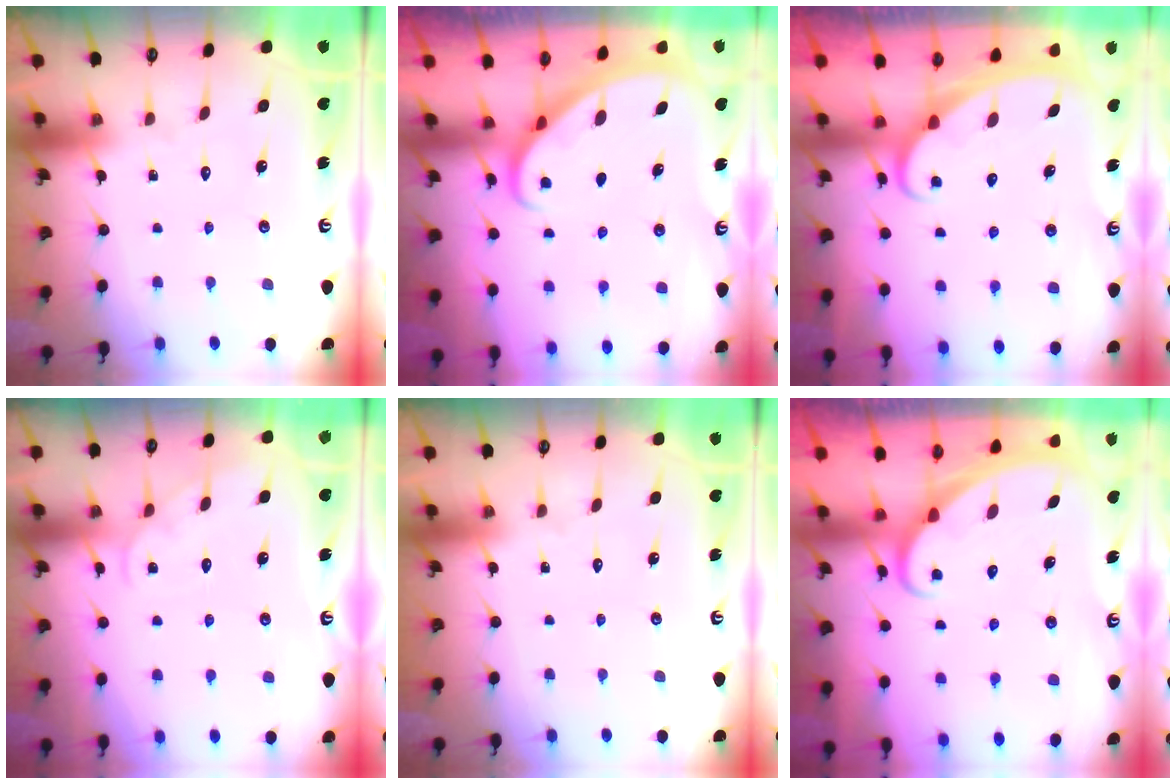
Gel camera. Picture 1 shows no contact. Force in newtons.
{"total": 2.6, "press": 2.6, "slide": 0.1}
{"total": 2.3, "press": 2.3, "slide": 0.4}
{"total": 4.6, "press": 4.6, "slide": 0.6}
{"total": 0.0}
{"total": 2.4, "press": 2.4, "slide": 0.3}